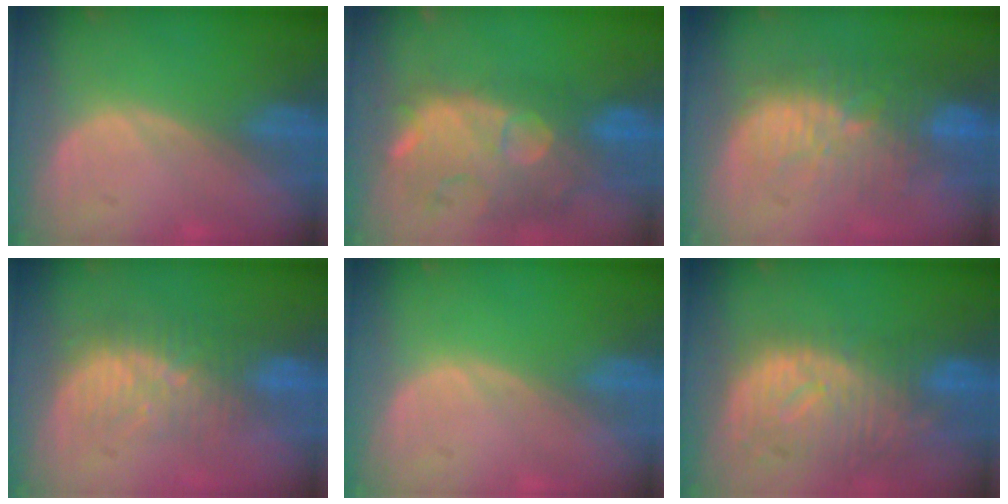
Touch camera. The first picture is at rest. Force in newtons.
{"total": 12.2, "press": 11.0, "slide": 5.2}
{"total": 11.3, "press": 9.9, "slide": 5.5}
{"total": 8.0, "press": 7.6, "slide": 2.6}
{"total": 0.0}
{"total": 10.9, "press": 9.7, "slide": 4.9}